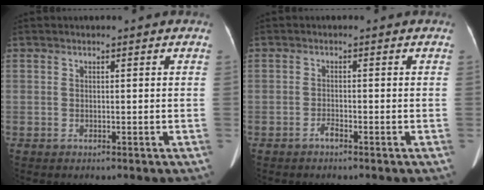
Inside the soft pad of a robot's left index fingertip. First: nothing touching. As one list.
[{"total": 1.0, "force": [-0.9, 0.1, 0.5], "torque": [-0.013, 0.000, -0.016]}]